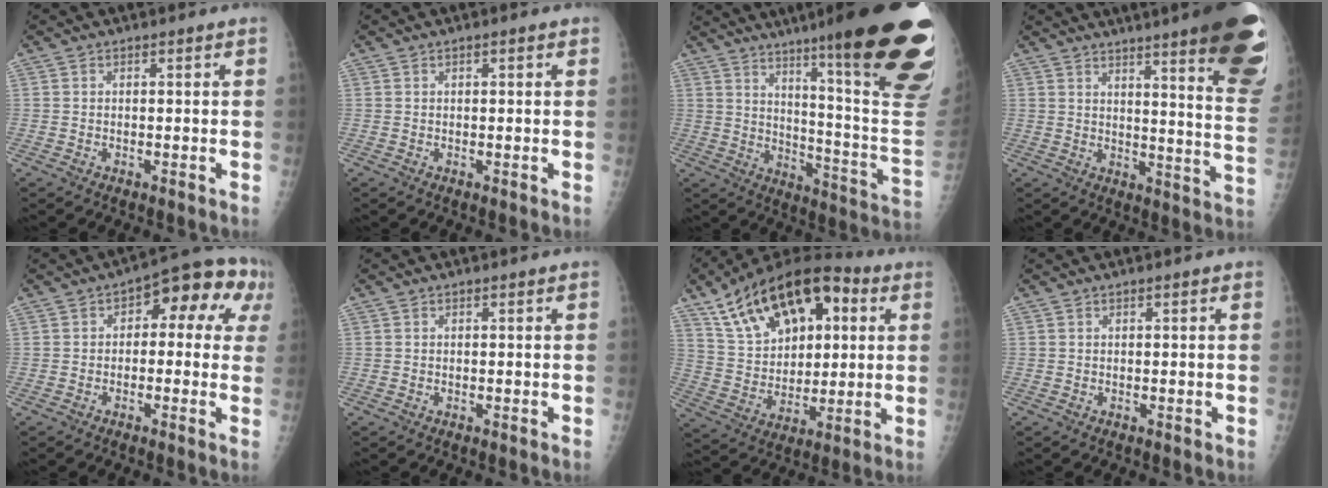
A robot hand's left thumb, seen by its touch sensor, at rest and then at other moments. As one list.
[{"total": 1.0, "force": [0.4, 0.4, 0.8], "torque": [-0.011, 0.002, 0.003]}, {"total": 31.3, "force": [17.5, 3.8, 25.6], "torque": [-0.256, -0.070, 0.257]}, {"total": 24.9, "force": [16.3, 3.1, 18.5], "torque": [-0.192, -0.086, 0.200]}, {"total": 11.3, "force": [2.7, 6.3, 9.0], "torque": [-0.060, 0.038, 0.020]}, {"total": 0.0}, {"total": 23.2, "force": [9.2, 12.9, 17.0], "torque": [-0.260, 0.001, 0.160]}, {"total": 0.0}]